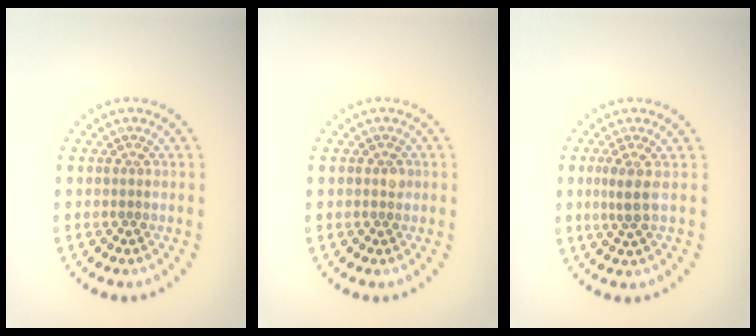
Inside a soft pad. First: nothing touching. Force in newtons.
{"total": 0.6, "press": 0.5, "slide": 0.3}
{"total": 2.1, "press": 1.6, "slide": 1.4}